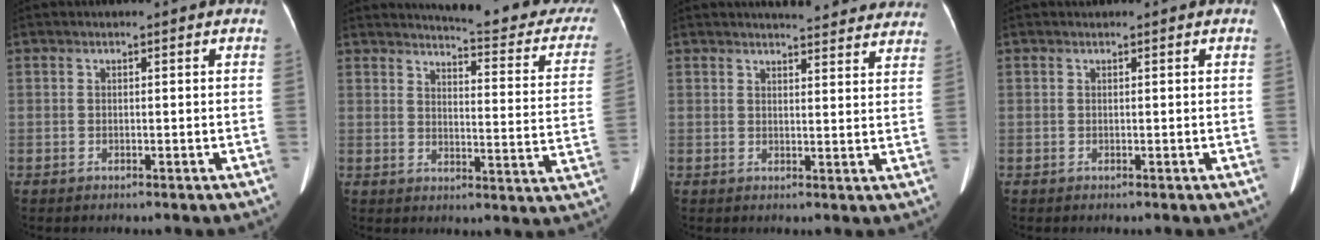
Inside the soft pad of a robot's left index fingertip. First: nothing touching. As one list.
[{"total": 19.9, "force": [18.5, 2.4, 6.9], "torque": [-0.078, -0.097, 0.195]}, {"total": 16.1, "force": [15.1, 2.9, 4.8], "torque": [-0.040, -0.018, 0.160]}, {"total": 0.0}]